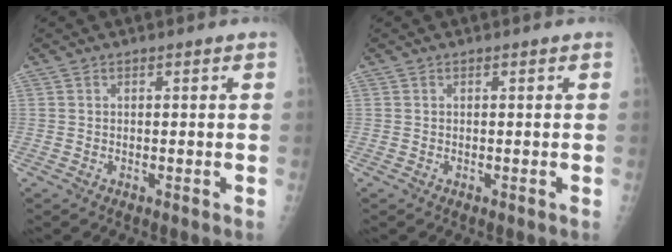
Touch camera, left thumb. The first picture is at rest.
{"total": 0.0}